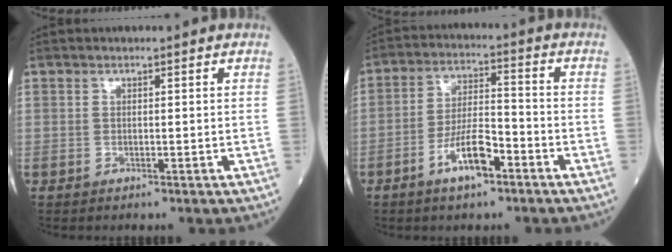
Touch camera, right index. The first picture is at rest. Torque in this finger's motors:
{"motor_torque": [0.99, -0.70, 0.58, 0.15]}